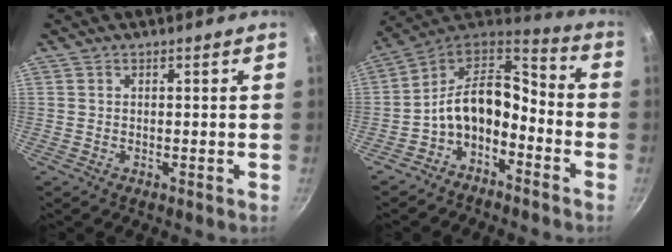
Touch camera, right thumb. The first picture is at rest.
{"total": 12.4, "force": [-4.5, 7.8, 8.6], "torque": [-0.112, 0.096, -0.088]}